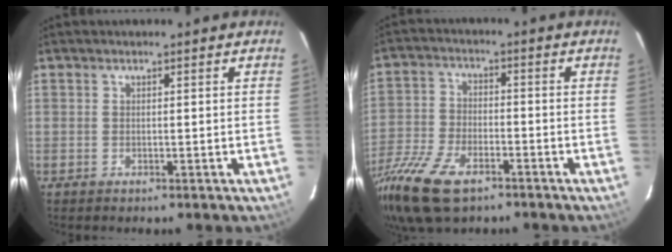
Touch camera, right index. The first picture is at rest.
{"total": 17.1, "force": [-11.3, 7.6, 10.4], "torque": [-0.255, -0.040, -0.220]}